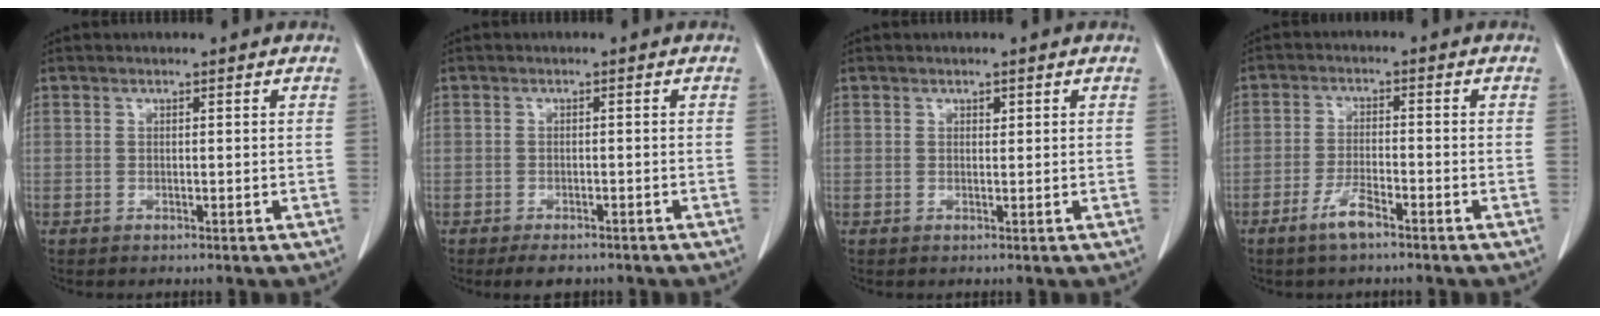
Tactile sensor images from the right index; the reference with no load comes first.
{"total": 3.1, "force": [-2.4, 1.4, 1.3], "torque": [-0.015, 0.000, -0.030]}
{"total": 0.7, "force": [0.4, 0.4, 0.4], "torque": [-0.002, -0.001, 0.005]}
{"total": 4.3, "force": [-3.0, 0.7, 3.0], "torque": [-0.060, -0.001, -0.058]}